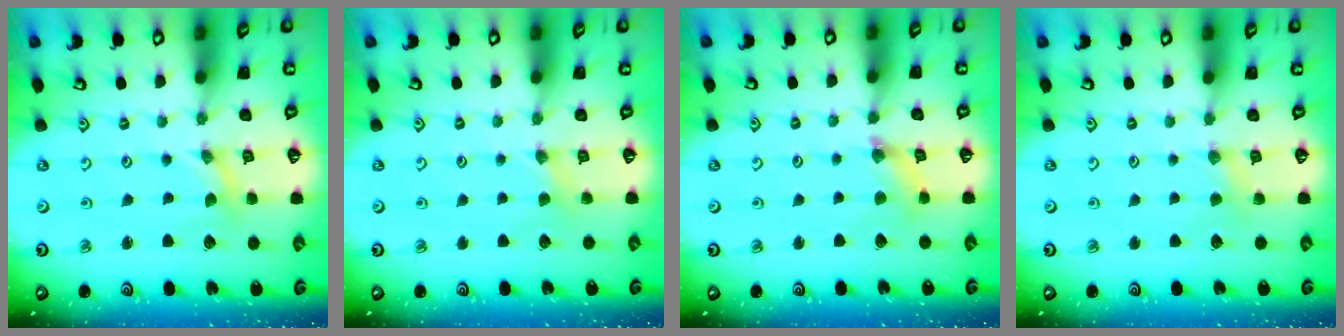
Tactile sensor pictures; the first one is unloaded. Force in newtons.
{"total": 2.2, "press": 2.2, "slide": 0.4}
{"total": 4.0, "press": 4.0, "slide": 0.5}
{"total": 2.9, "press": 2.9, "slide": 0.5}